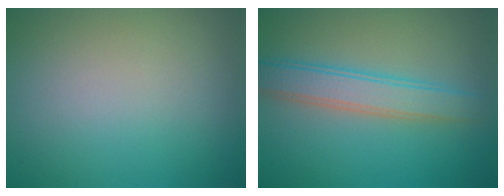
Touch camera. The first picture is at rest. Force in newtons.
{"total": 3.6, "press": 3.6, "slide": 0.1}